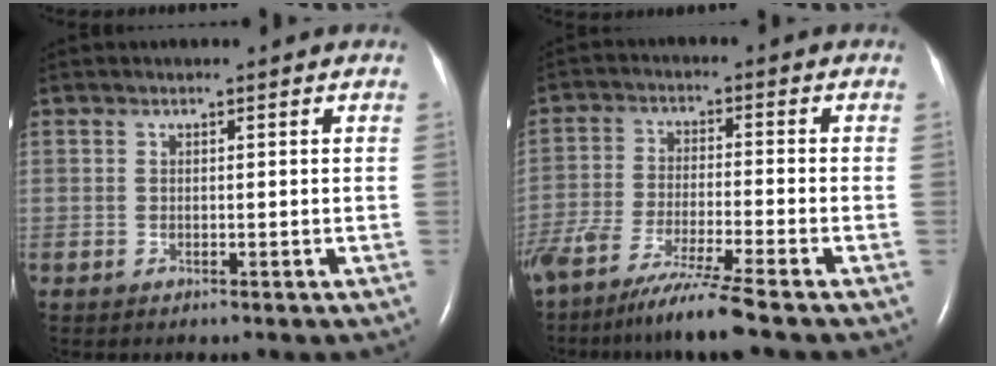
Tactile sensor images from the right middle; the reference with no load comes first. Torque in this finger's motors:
{"motor_torque": [1.10, -1.04, 0.22, 0.06]}